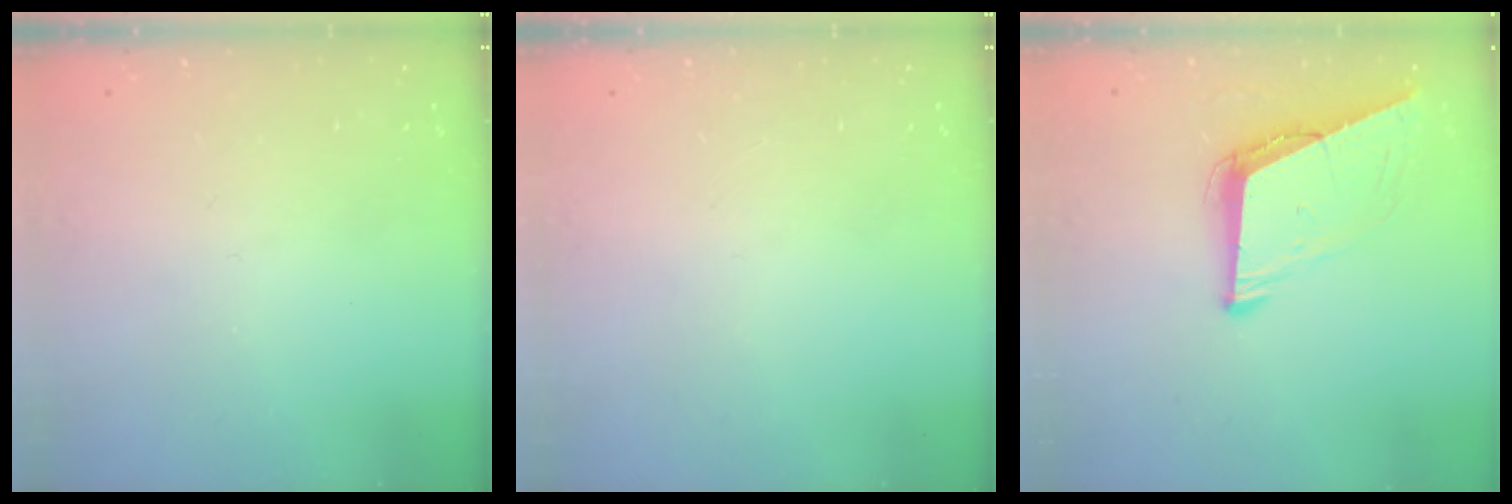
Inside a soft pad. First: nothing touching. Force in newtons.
{"total": 0.0}
{"total": 8.3, "press": 7.8, "slide": 3.1}